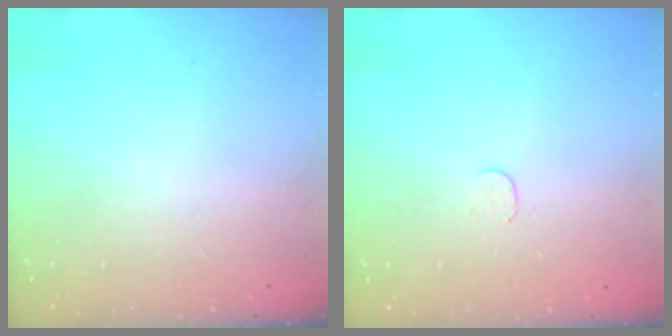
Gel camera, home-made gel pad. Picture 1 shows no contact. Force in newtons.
{"total": 3.1, "press": 3.1, "slide": 0.3}